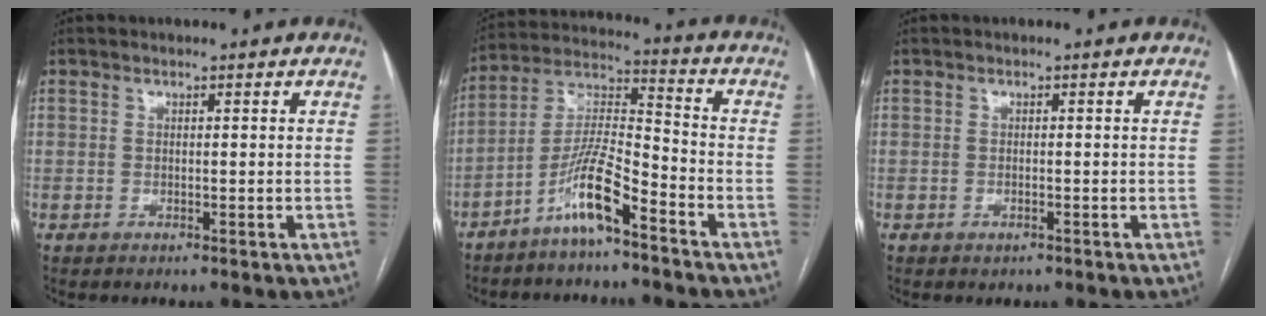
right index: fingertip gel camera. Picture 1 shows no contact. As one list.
[{"total": 9.7, "force": [-6.2, 1.1, 7.4], "torque": [-0.158, 0.004, -0.122]}, {"total": 0.5, "force": [-0.3, 0.3, 0.3], "torque": [-0.010, -0.001, -0.001]}]